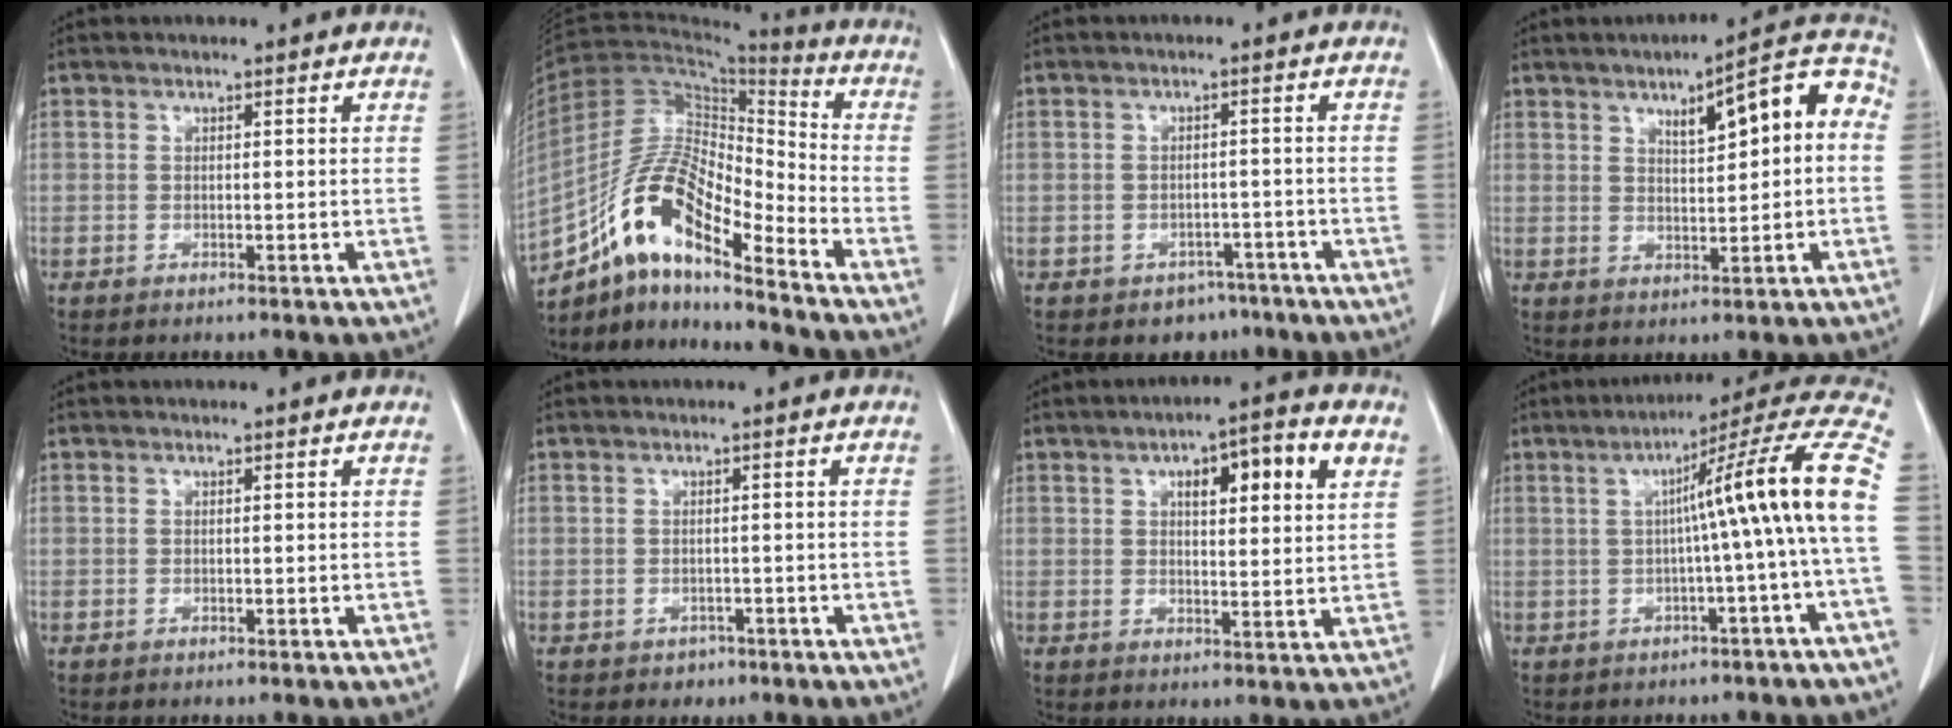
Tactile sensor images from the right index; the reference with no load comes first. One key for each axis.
{"total": 13.8, "fx": -9.8, "fy": 3.2, "fz": 9.2, "tx": -0.180, "ty": 0.023, "tz": -0.177}
{"total": 4.2, "fx": -2.8, "fy": 3.1, "fz": 0.5, "tx": 0.004, "ty": 0.014, "tz": -0.034}
{"total": 10.2, "fx": 2.3, "fy": 2.6, "fz": 9.6, "tx": -0.125, "ty": 0.035, "tz": 0.028}
{"total": 0.0}
{"total": 1.7, "fx": -1.0, "fy": 1.4, "fz": 0.3, "tx": -0.002, "ty": 0.004, "tz": -0.012}
{"total": 9.8, "fx": 4.1, "fy": 2.1, "fz": 8.6, "tx": -0.128, "ty": 0.018, "tz": 0.057}
{"total": 15.1, "fx": 0.2, "fy": -1.8, "fz": 14.9, "tx": -0.188, "ty": 0.032, "tz": -0.006}